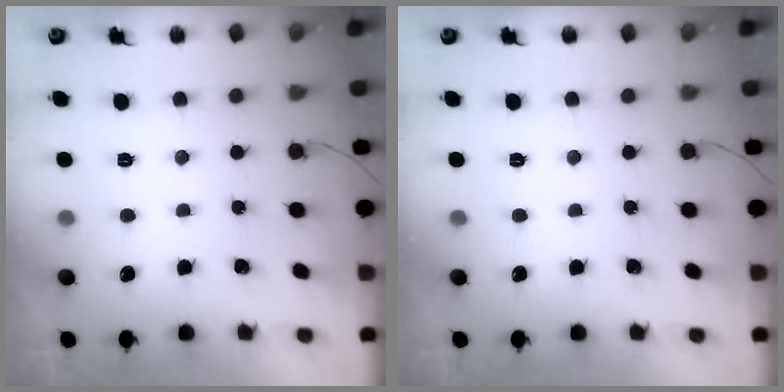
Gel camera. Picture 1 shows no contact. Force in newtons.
{"total": 0.0}